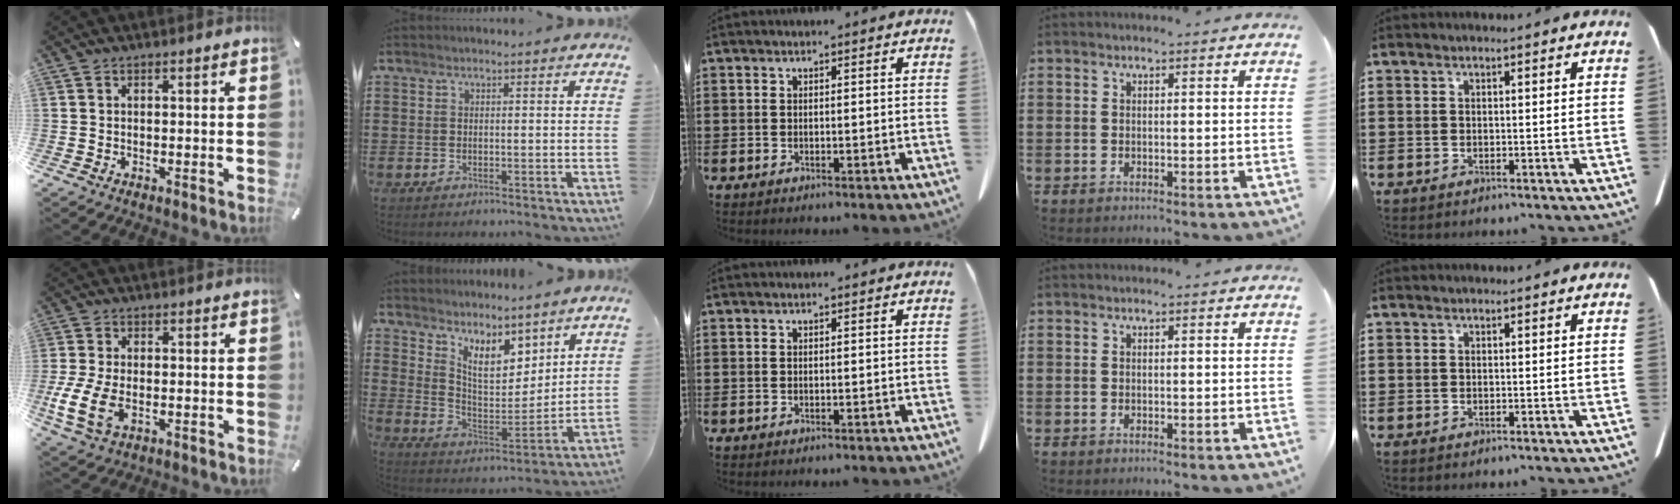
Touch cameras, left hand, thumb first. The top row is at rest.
{"thumb": {"total": 8.9, "force": [-2.1, 5.2, 6.9], "torque": [-0.154, -0.005, -0.034]}, "index": {"total": 7.8, "force": [6.2, 3.2, 3.5], "torque": [-0.071, -0.037, 0.110]}}